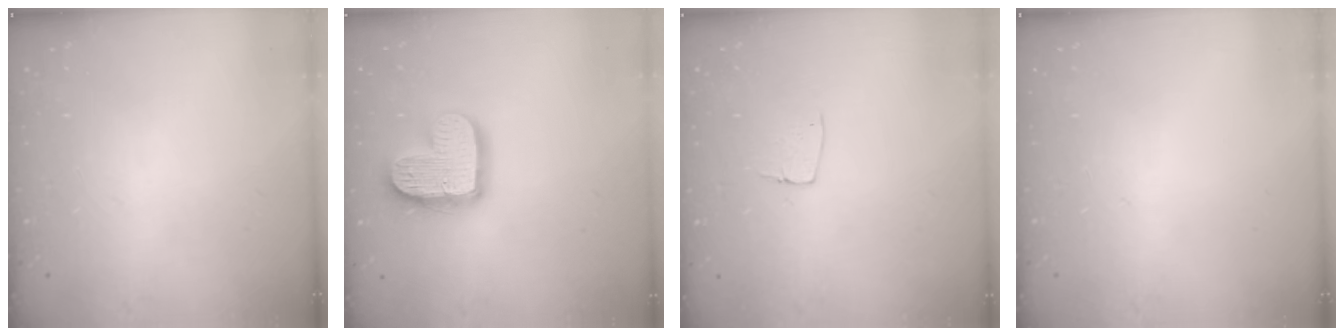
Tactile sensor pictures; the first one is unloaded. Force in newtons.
{"total": 14.9, "press": 14.9, "slide": 1.1}
{"total": 5.5, "press": 5.5, "slide": 0.4}
{"total": 0.0}